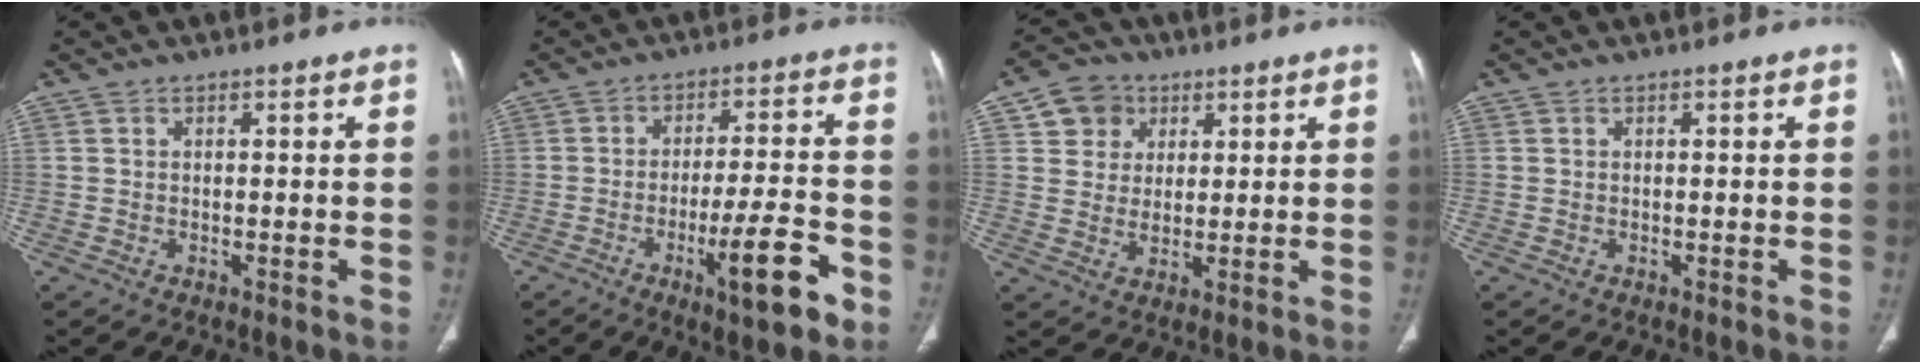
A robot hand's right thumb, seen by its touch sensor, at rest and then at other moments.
{"total": 11.6, "force": [-5.4, 2.4, 9.9], "torque": [-0.146, 0.025, -0.080]}
{"total": 7.6, "force": [3.1, 6.5, 2.2], "torque": [-0.008, -0.008, 0.055]}
{"total": 0.0}